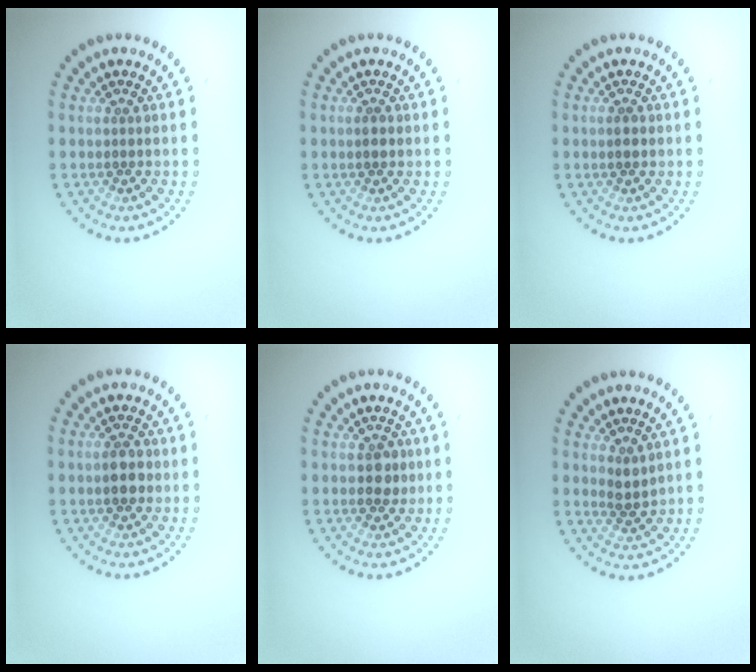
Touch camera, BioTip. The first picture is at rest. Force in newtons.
{"total": 1.2, "press": 1.2, "slide": 0.2}
{"total": 1.2, "press": 1.2, "slide": 0.2}
{"total": 2.2, "press": 2.2, "slide": 0.2}
{"total": 1.8, "press": 1.8, "slide": 0.3}
{"total": 1.7, "press": 1.4, "slide": 0.9}